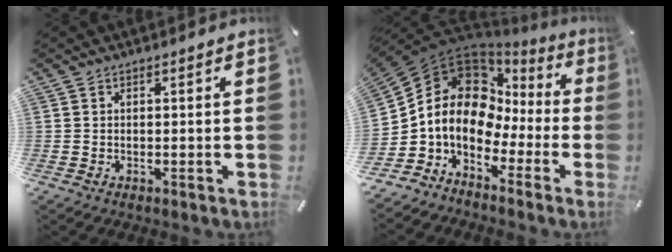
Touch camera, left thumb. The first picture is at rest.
{"total": 12.3, "force": [1.8, 9.7, 7.2], "torque": [-0.162, -0.034, 0.020]}